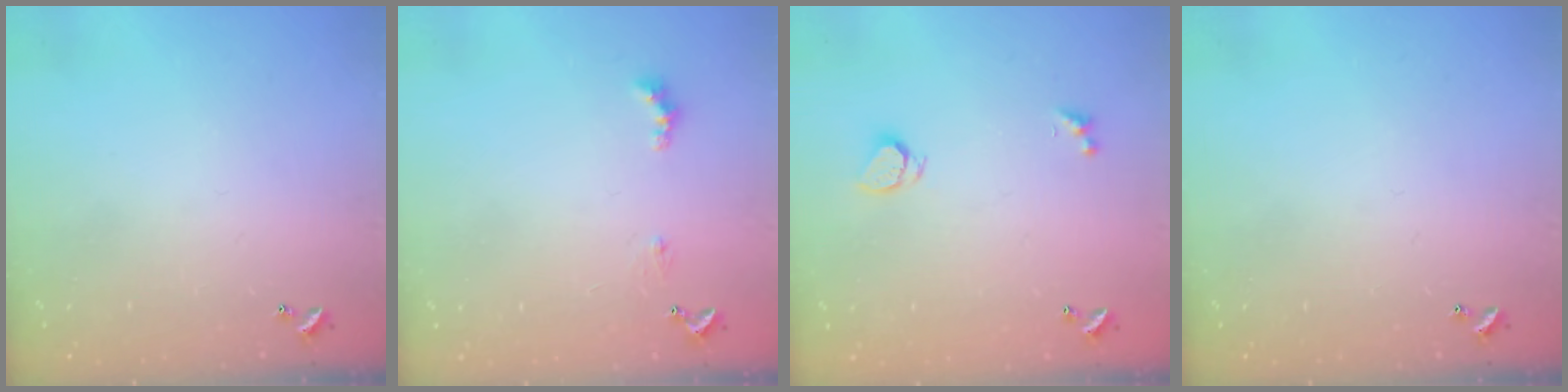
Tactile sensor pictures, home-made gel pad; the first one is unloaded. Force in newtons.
{"total": 1.7, "press": 1.6, "slide": 0.5}
{"total": 1.8, "press": 1.7, "slide": 0.3}
{"total": 0.0}